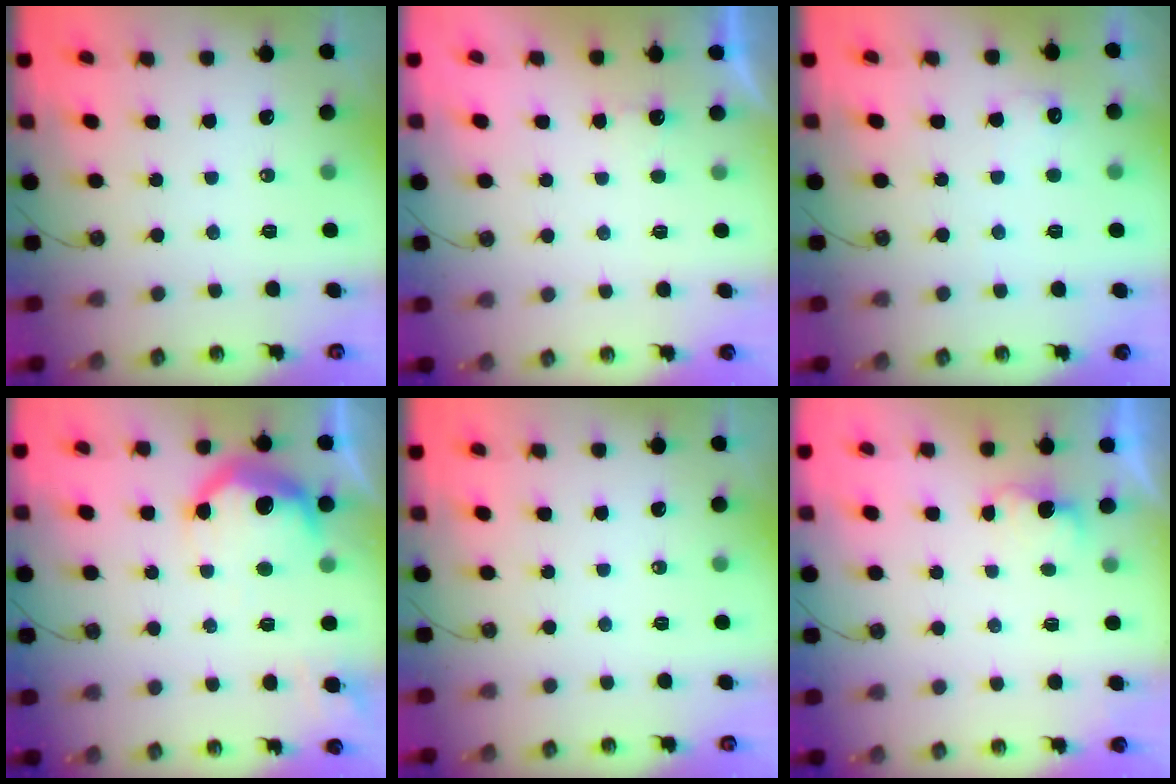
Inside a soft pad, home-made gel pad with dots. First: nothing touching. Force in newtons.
{"total": 1.0, "press": 0.7, "slide": 0.6}
{"total": 6.6, "press": 6.6, "slide": 0.5}
{"total": 12.0, "press": 12.0, "slide": 0.6}
{"total": 0.0}
{"total": 1.8, "press": 1.6, "slide": 0.8}